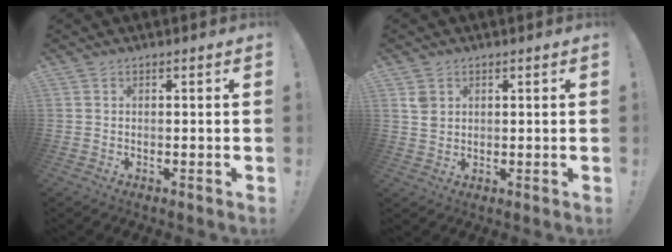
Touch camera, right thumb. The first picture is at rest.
{"total": 3.4, "force": [1.7, 2.6, 1.4], "torque": [-0.012, -0.006, 0.030]}